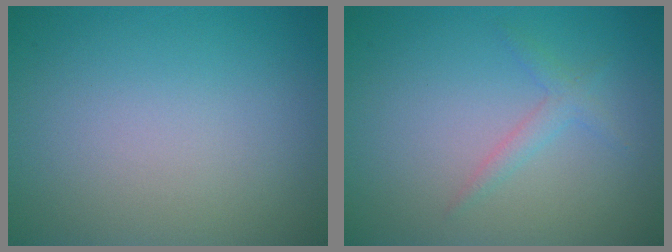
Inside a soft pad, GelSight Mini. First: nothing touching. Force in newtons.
{"total": 1.4, "press": 1.4, "slide": 0.0}